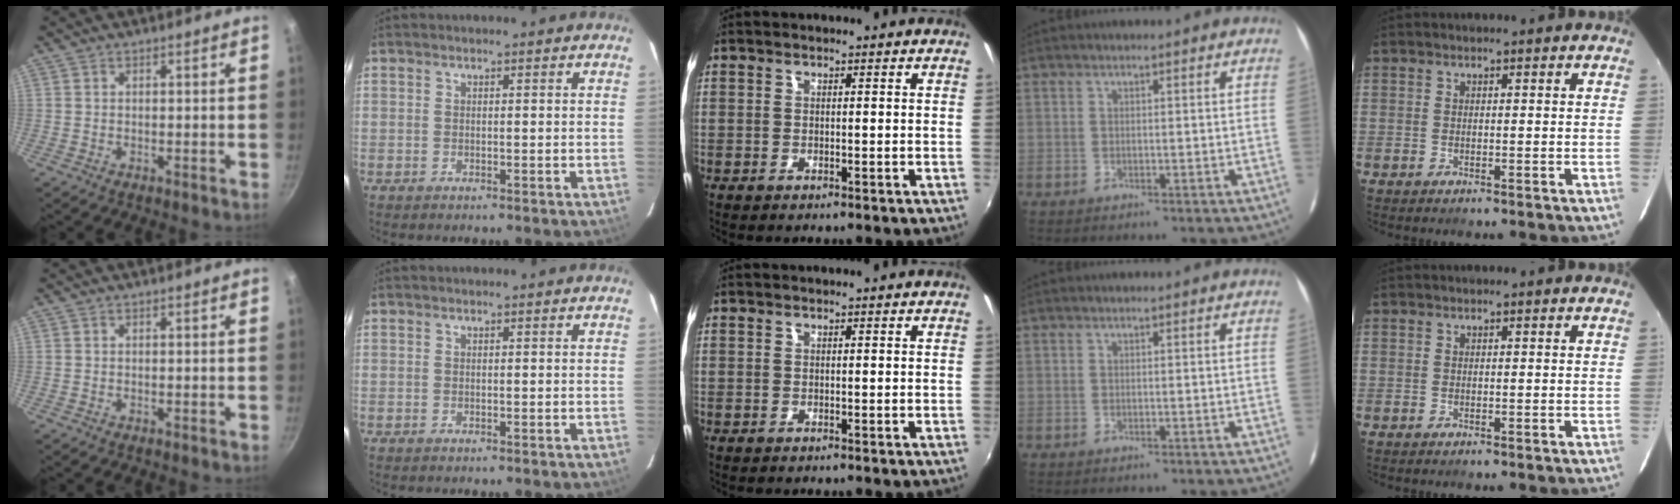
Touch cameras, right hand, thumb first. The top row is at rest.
{}